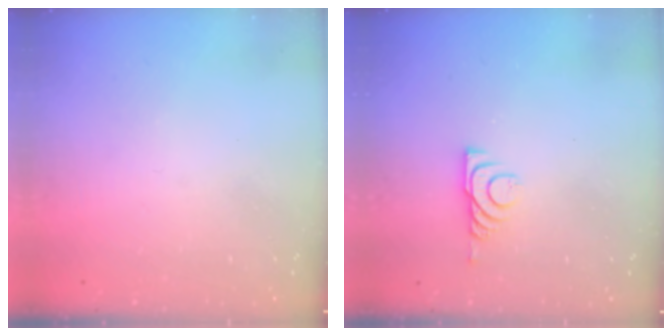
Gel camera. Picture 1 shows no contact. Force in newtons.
{"total": 5.8, "press": 5.7, "slide": 0.8}